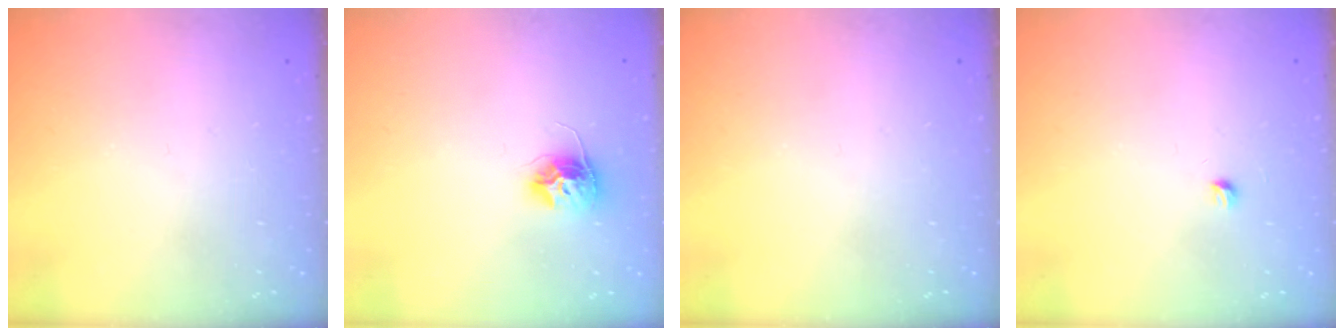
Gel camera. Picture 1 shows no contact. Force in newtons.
{"total": 10.3, "press": 10.3, "slide": 0.6}
{"total": 0.0}
{"total": 2.9, "press": 2.9, "slide": 0.4}